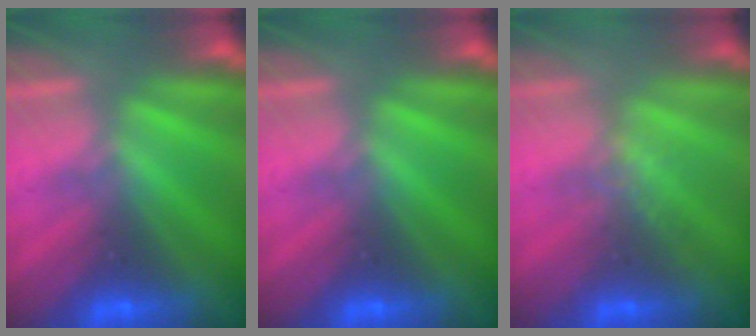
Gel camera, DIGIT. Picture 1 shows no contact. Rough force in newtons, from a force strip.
{"total": 0.0}
{"total": 1.5}